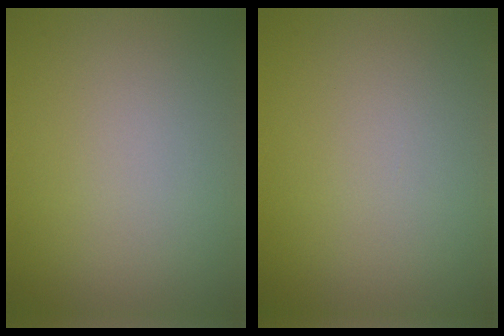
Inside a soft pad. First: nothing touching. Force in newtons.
{"total": 0.0}